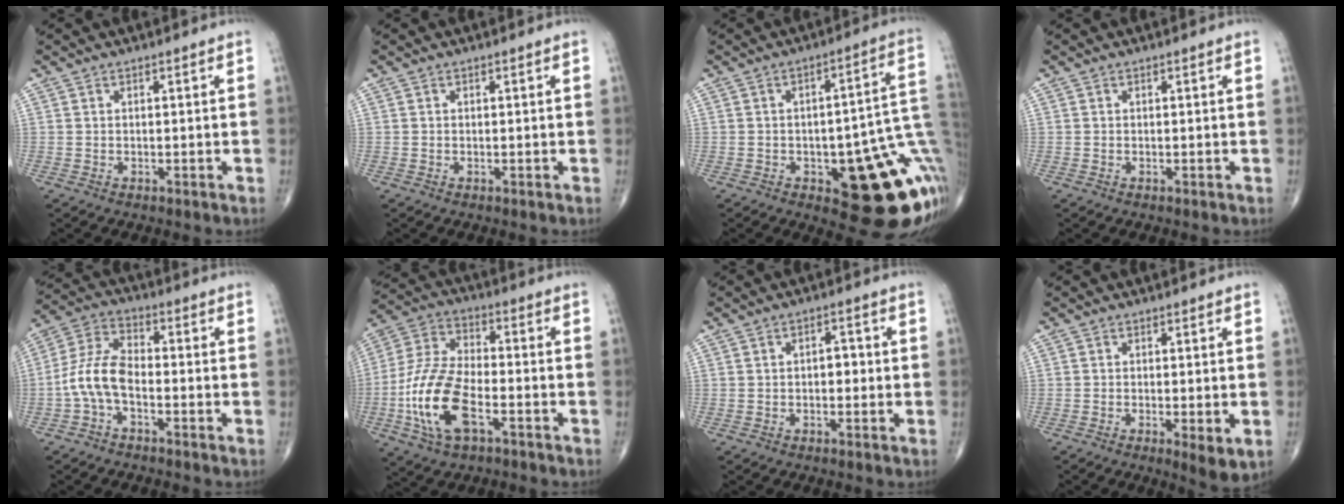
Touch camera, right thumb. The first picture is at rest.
{"total": 0.0}
{"total": 21.2, "force": [-5.0, 7.9, 19.0], "torque": [-0.165, 0.032, -0.044]}
{"total": 0.0}
{"total": 8.2, "force": [-2.5, 4.2, 6.6], "torque": [-0.139, 0.034, -0.059]}
{"total": 15.7, "force": [-5.4, 7.5, 12.7], "torque": [-0.270, 0.024, -0.103]}
{"total": 2.9, "force": [-0.2, 1.8, 2.3], "torque": [-0.018, 0.010, -0.008]}
{"total": 4.3, "force": [-1.1, 1.0, 4.0], "torque": [-0.065, -0.013, -0.019]}